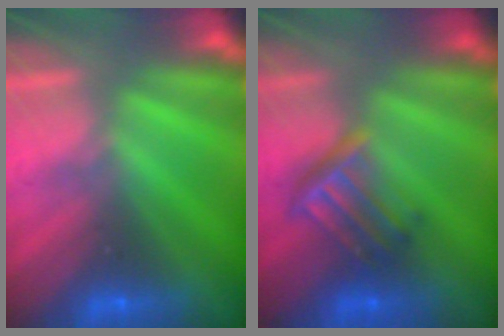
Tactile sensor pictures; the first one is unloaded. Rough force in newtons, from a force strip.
{"total": 3.5}